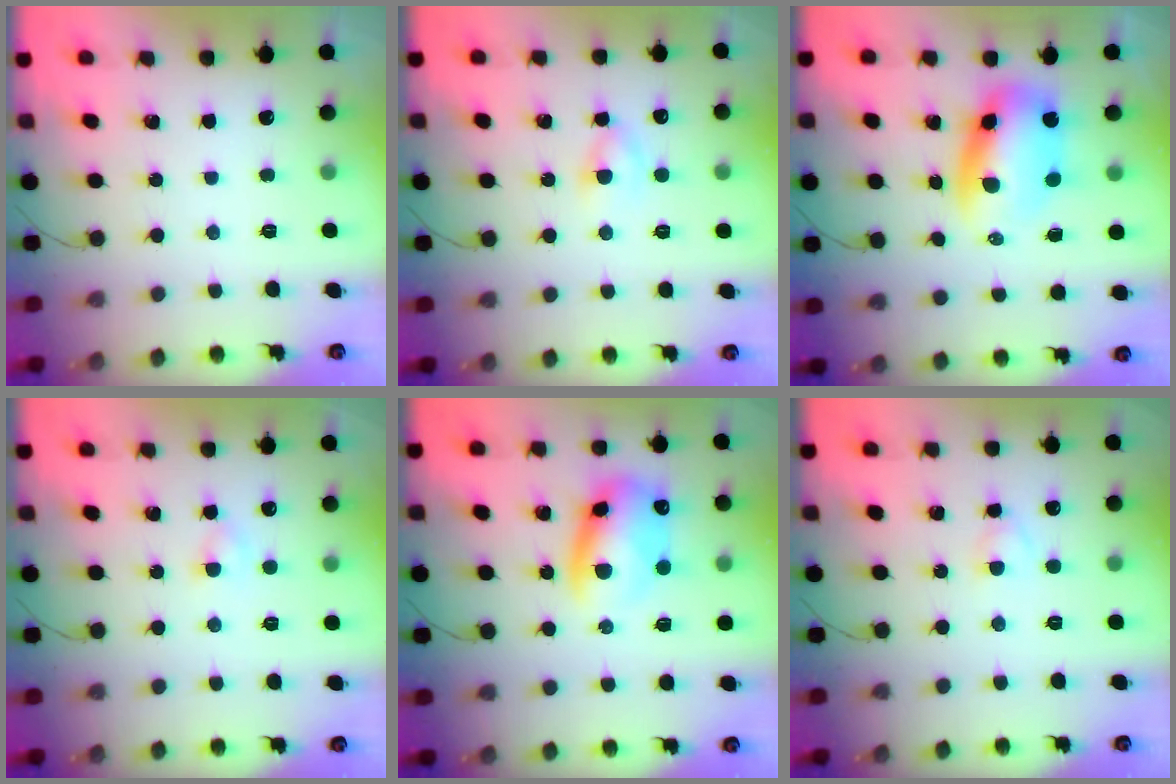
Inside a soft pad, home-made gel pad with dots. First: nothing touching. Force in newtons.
{"total": 4.1, "press": 3.9, "slide": 1.2}
{"total": 8.6, "press": 8.3, "slide": 2.3}
{"total": 1.3, "press": 1.1, "slide": 0.7}
{"total": 10.9, "press": 10.7, "slide": 2.3}
{"total": 2.4, "press": 2.2, "slide": 1.0}